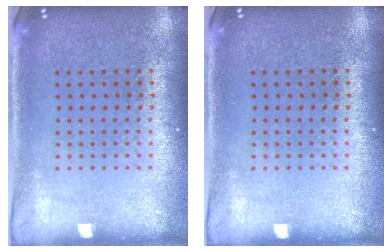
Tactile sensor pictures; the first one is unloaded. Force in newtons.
{"total": 0.0}